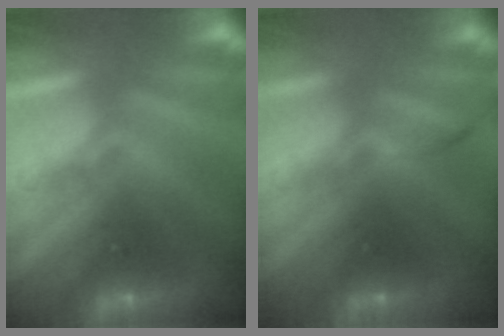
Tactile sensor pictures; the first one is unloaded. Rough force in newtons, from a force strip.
{"total": 2.0}